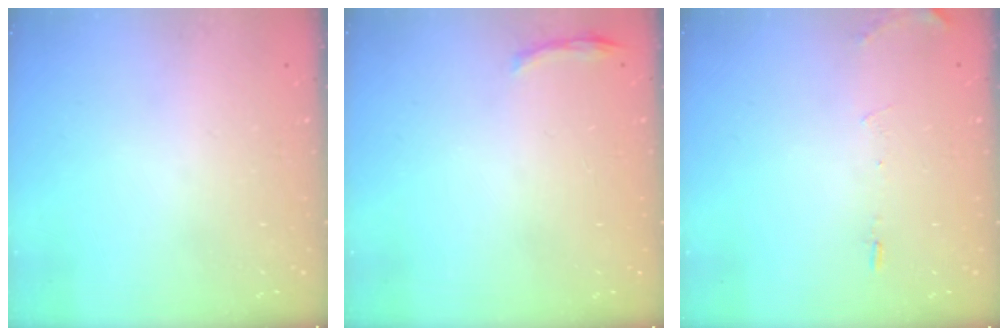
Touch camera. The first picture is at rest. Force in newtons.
{"total": 4.8, "press": 4.7, "slide": 1.0}
{"total": 6.1, "press": 5.9, "slide": 1.7}